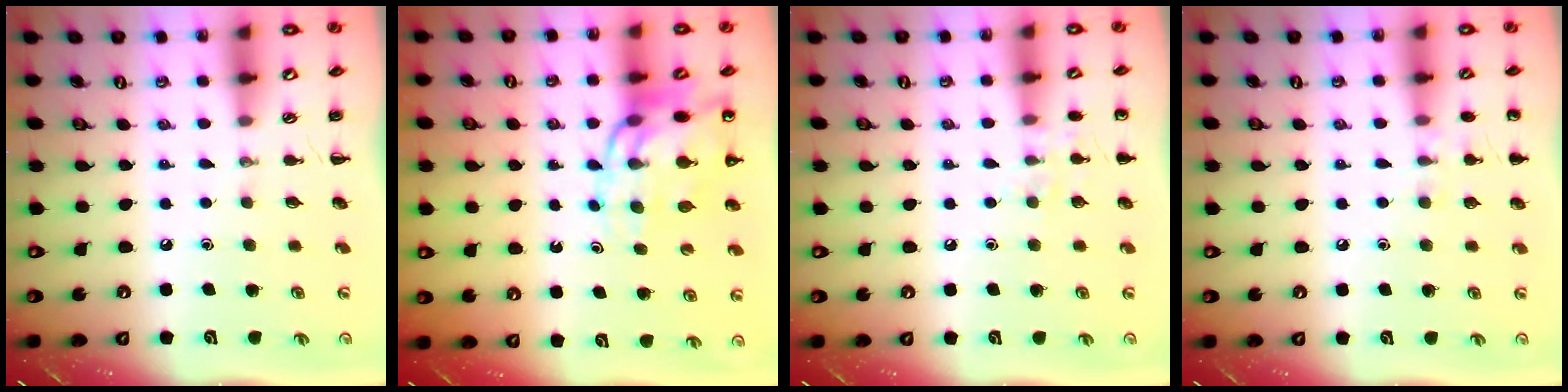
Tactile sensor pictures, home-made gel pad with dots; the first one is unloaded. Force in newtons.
{"total": 13.1, "press": 12.6, "slide": 3.5}
{"total": 6.6, "press": 6.4, "slide": 1.3}
{"total": 7.0, "press": 6.7, "slide": 2.1}